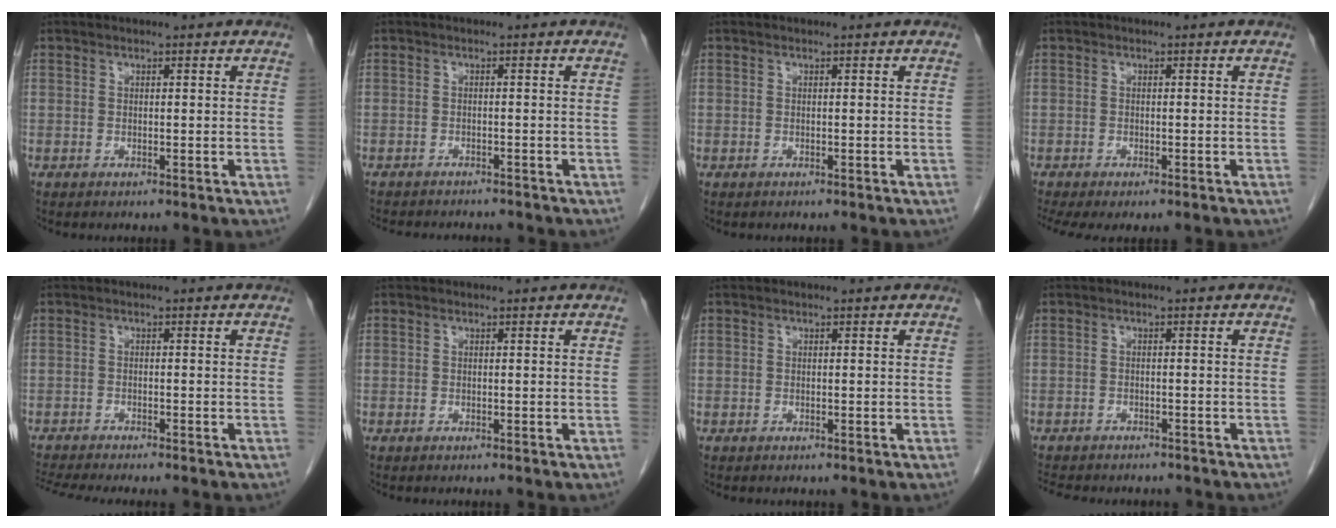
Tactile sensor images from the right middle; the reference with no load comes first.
{"total": 7.2, "force": [-6.6, 1.7, 2.2], "torque": [-0.031, -0.003, -0.085]}
{"total": 0.0}
{"total": 6.0, "force": [-4.7, 1.7, 3.4], "torque": [-0.053, -0.006, -0.069]}
{"total": 8.1, "force": [-7.3, 0.1, 3.5], "torque": [-0.051, -0.012, -0.113]}
{"total": 0.0}
{"total": 0.0}
{"total": 9.1, "force": [-7.9, 3.2, 3.3], "torque": [-0.065, 0.000, -0.099]}